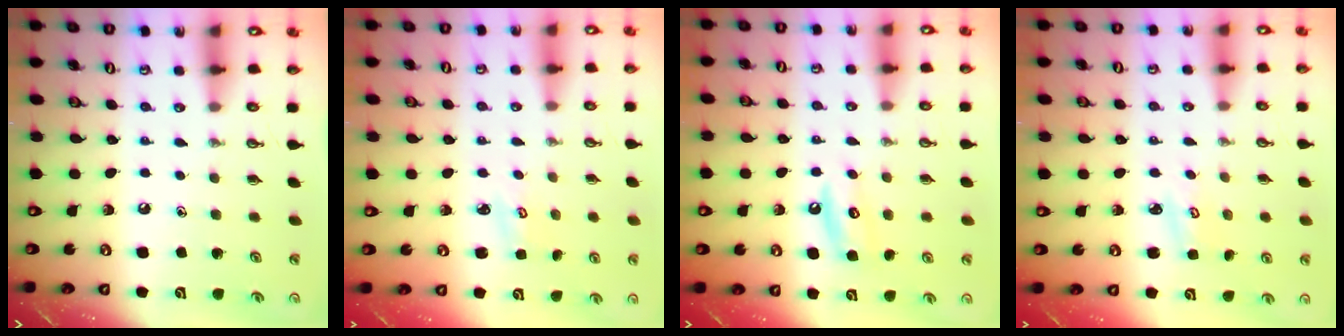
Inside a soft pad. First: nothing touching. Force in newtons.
{"total": 2.6, "press": 2.6, "slide": 0.3}
{"total": 4.4, "press": 4.4, "slide": 0.4}
{"total": 3.2, "press": 3.2, "slide": 0.4}